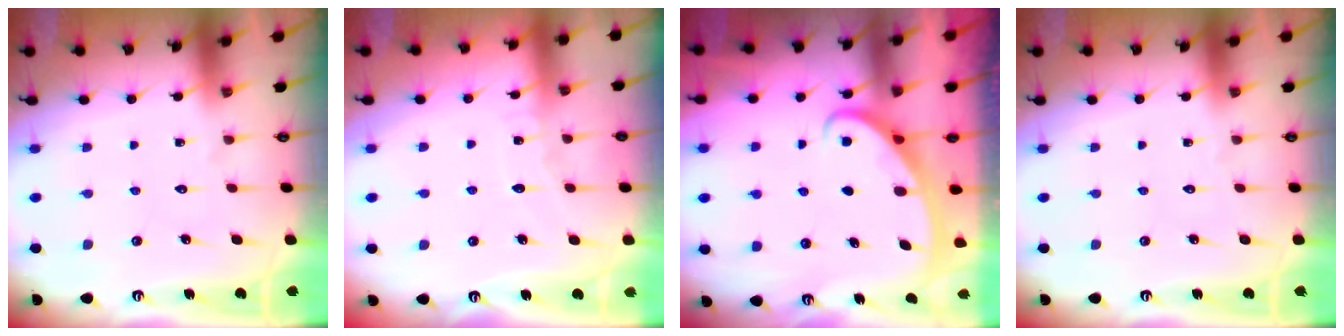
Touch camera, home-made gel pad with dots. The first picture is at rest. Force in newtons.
{"total": 5.4, "press": 5.4, "slide": 0.4}
{"total": 2.6, "press": 2.6, "slide": 0.4}
{"total": 0.0}